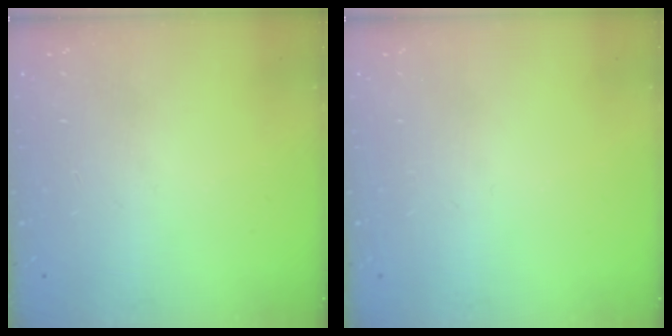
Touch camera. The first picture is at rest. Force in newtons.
{"total": 0.0}